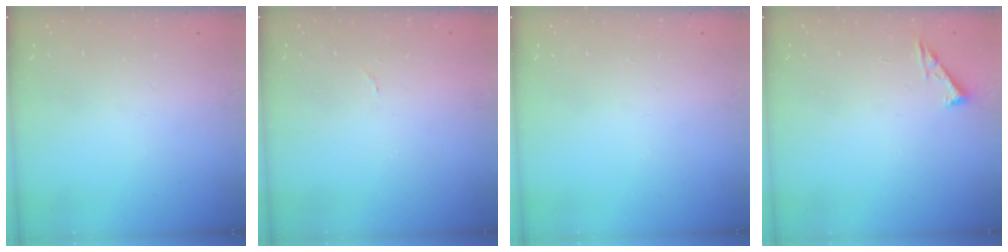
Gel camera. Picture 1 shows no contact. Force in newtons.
{"total": 4.3, "press": 4.2, "slide": 0.3}
{"total": 0.0}
{"total": 5.3, "press": 5.2, "slide": 0.7}